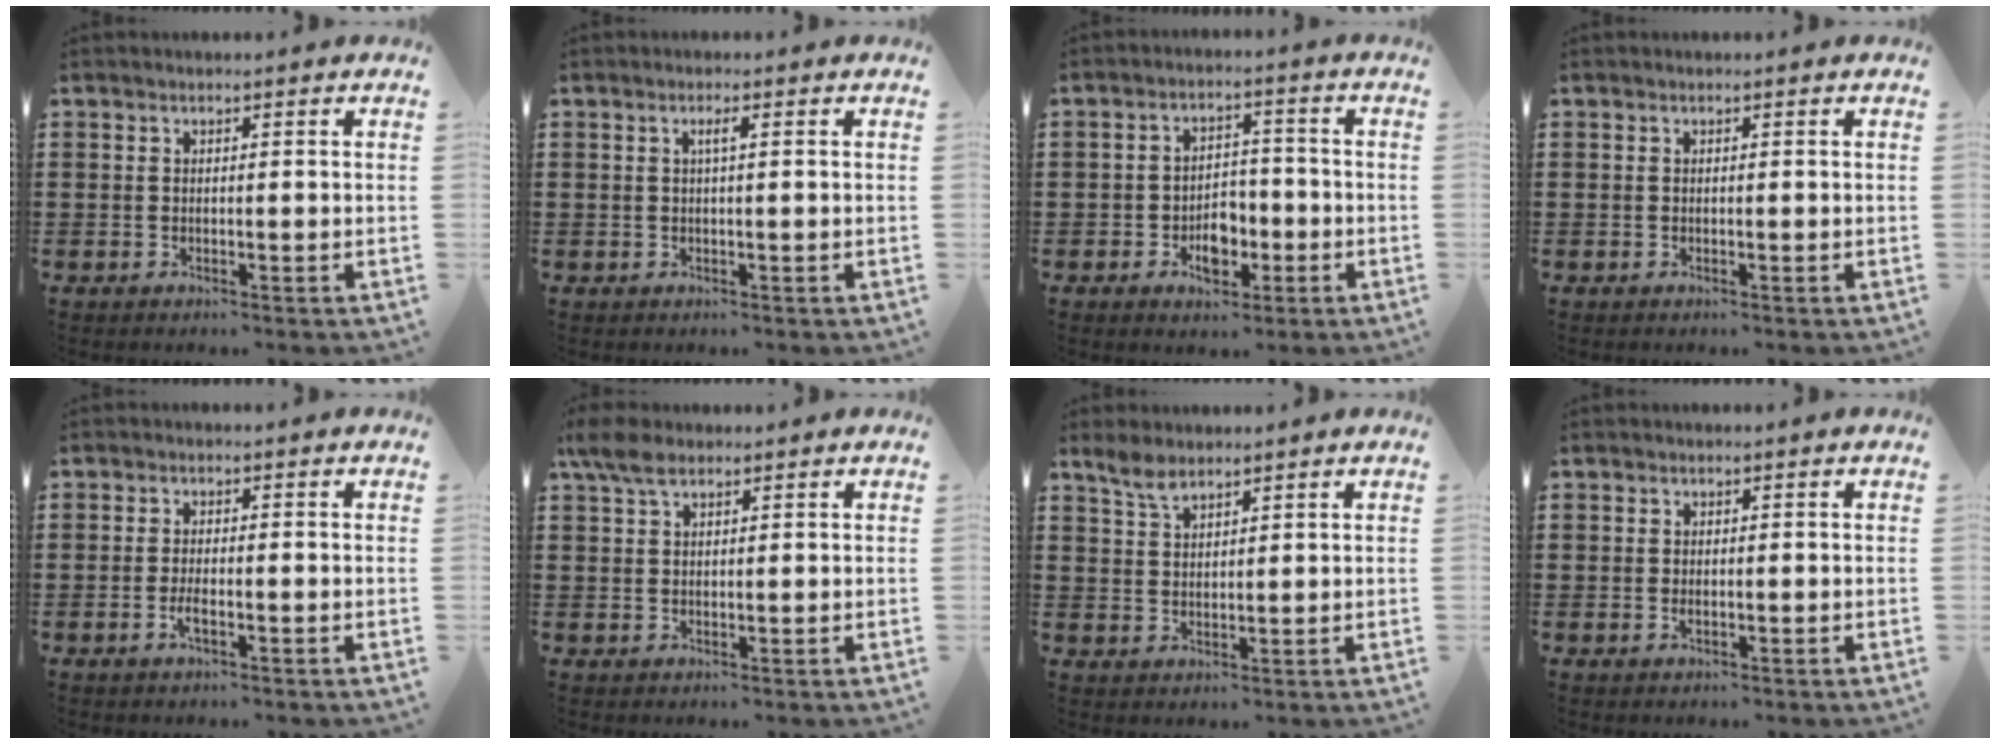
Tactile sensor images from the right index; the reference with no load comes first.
{"total": 1.3, "force": [0.2, 0.0, 1.2], "torque": [-0.023, 0.001, 0.002]}
{"total": 4.9, "force": [-2.1, 3.0, 3.3], "torque": [-0.051, 0.003, -0.036]}
{"total": 0.0}
{"total": 2.1, "force": [-0.8, 0.4, 1.9], "torque": [-0.043, -0.006, -0.016]}
{"total": 4.4, "force": [2.8, 2.1, 2.8], "torque": [-0.071, 0.005, 0.049]}
{"total": 3.4, "force": [2.7, 1.3, 1.7], "torque": [-0.040, 0.003, 0.052]}
{"total": 0.5, "force": [-0.1, 0.4, 0.3], "torque": [-0.009, -0.003, -0.001]}